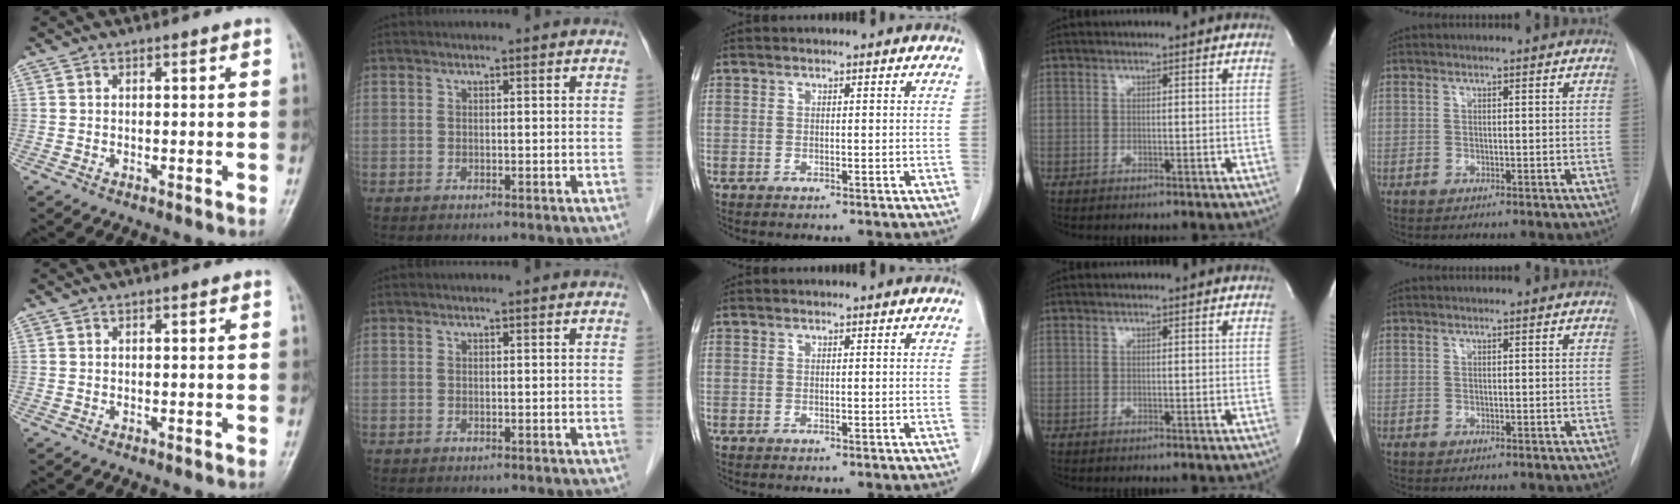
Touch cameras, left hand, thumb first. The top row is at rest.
{}